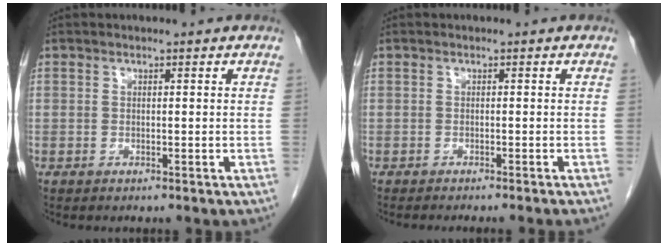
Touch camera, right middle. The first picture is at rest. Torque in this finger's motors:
{"motor_torque": [0.16, -0.12, 0.02, 0.02]}